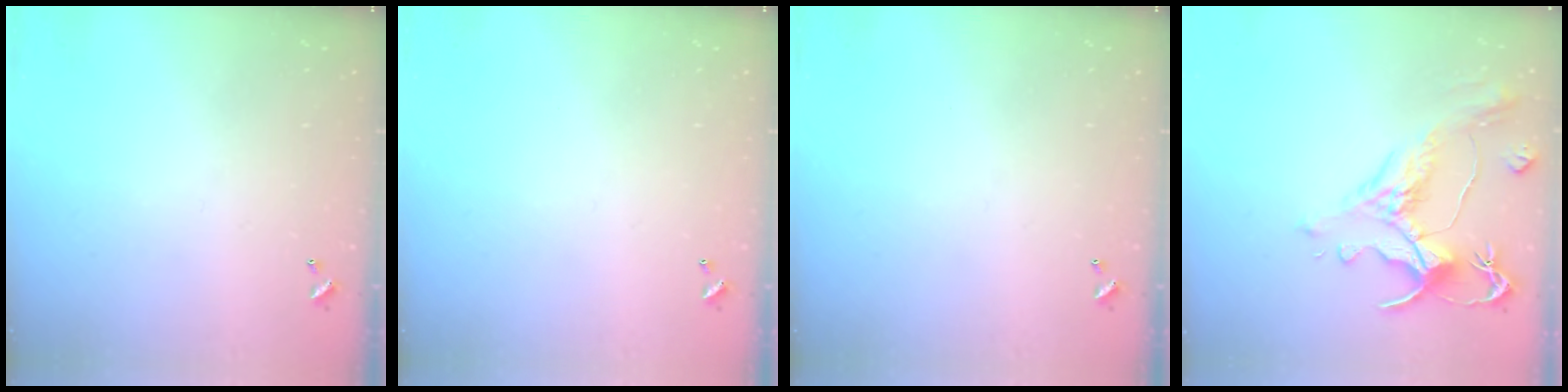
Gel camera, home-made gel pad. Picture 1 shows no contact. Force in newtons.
{"total": 0.0}
{"total": 0.0}
{"total": 1.5, "press": 0.1, "slide": 1.5}